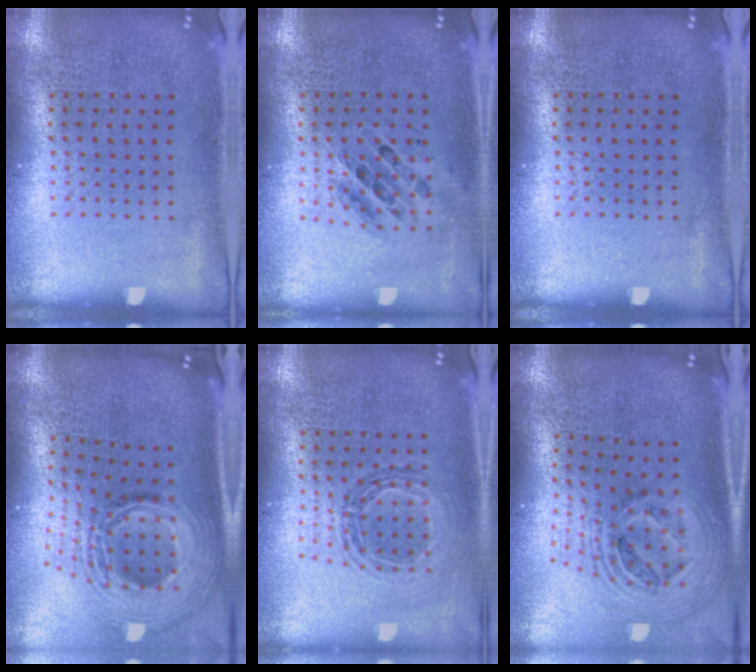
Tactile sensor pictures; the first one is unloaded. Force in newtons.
{"total": 0.7, "press": 0.7, "slide": 0.0}
{"total": 0.0}
{"total": 2.7, "press": 1.8, "slide": 2.0}
{"total": 0.8, "press": 0.8, "slide": 0.0}
{"total": 2.7, "press": 1.9, "slide": 1.9}